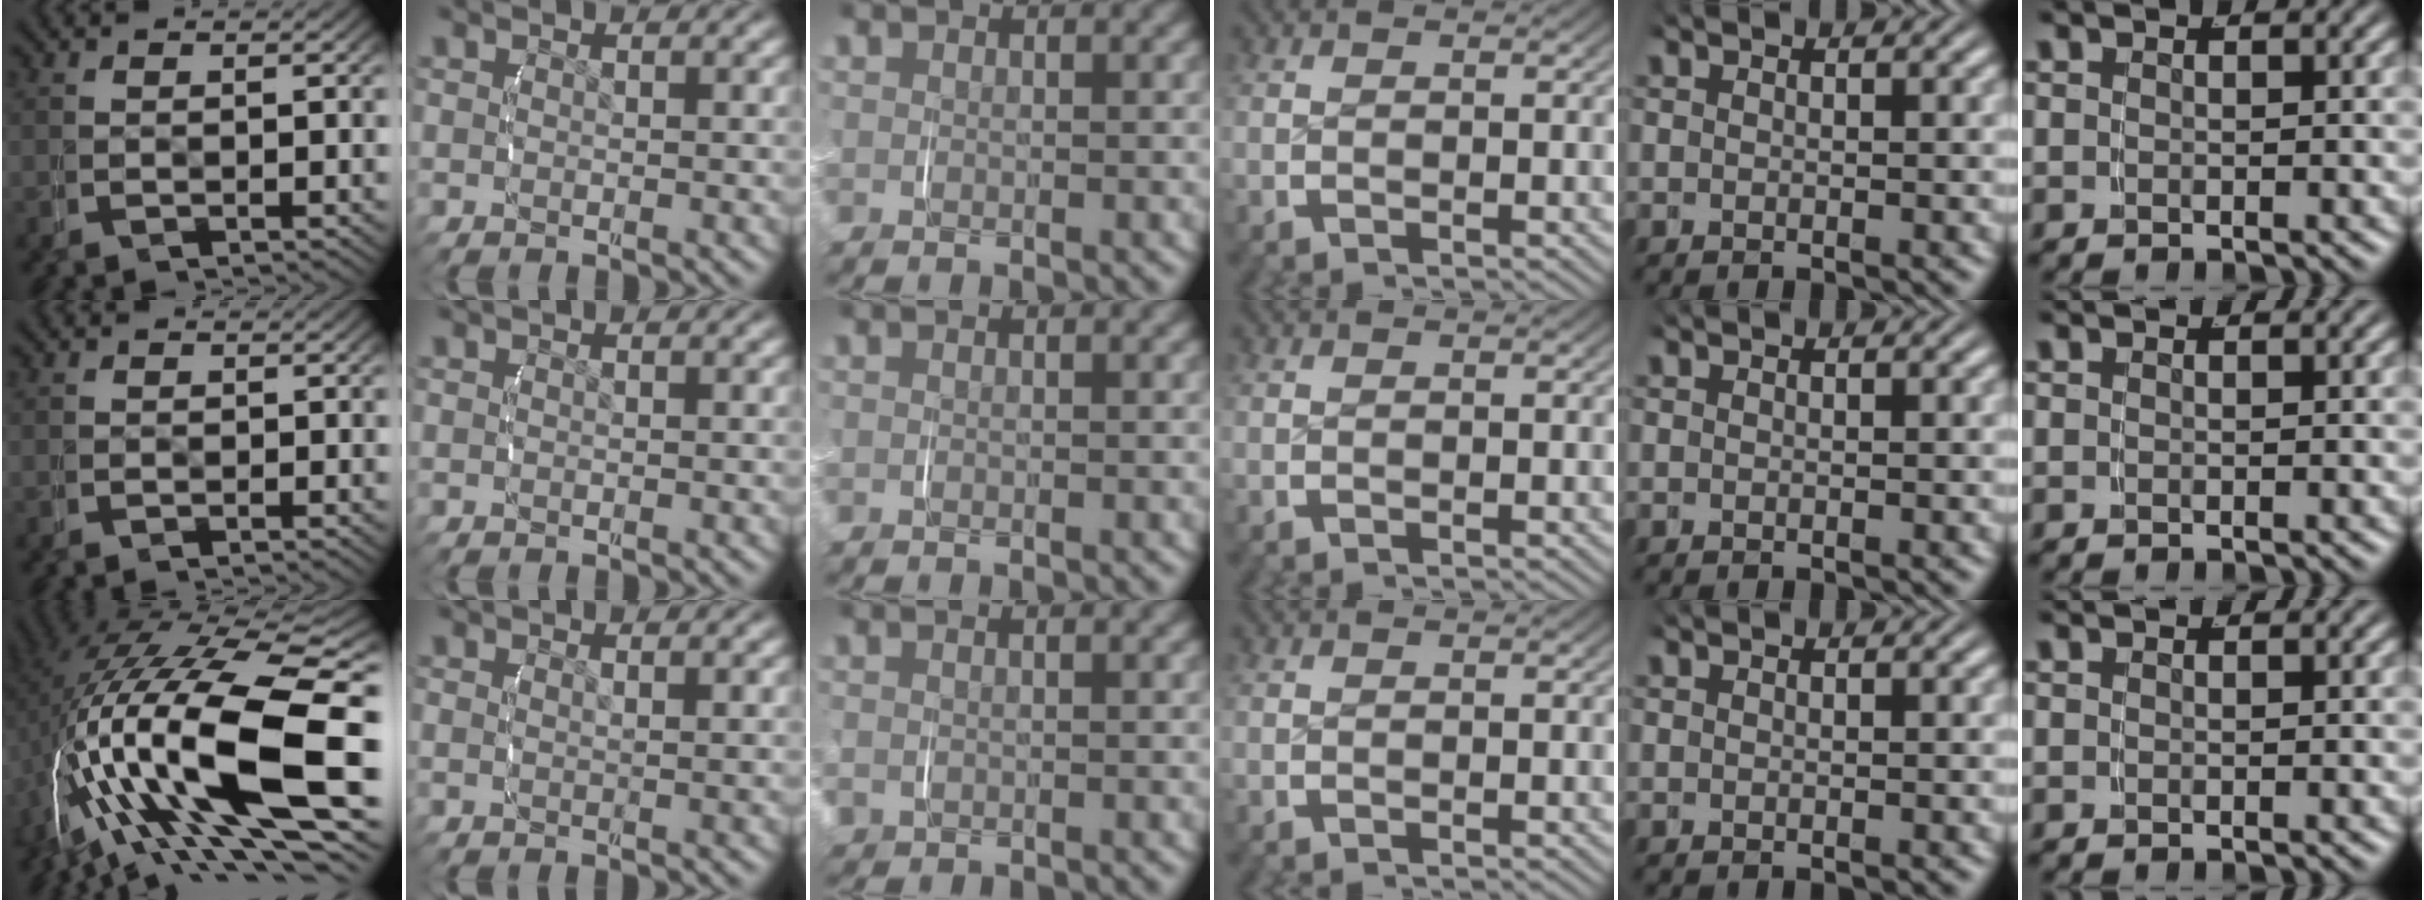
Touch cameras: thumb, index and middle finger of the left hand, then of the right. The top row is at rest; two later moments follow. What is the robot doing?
{"motion": "grasp_and_lifting", "object": "router"}